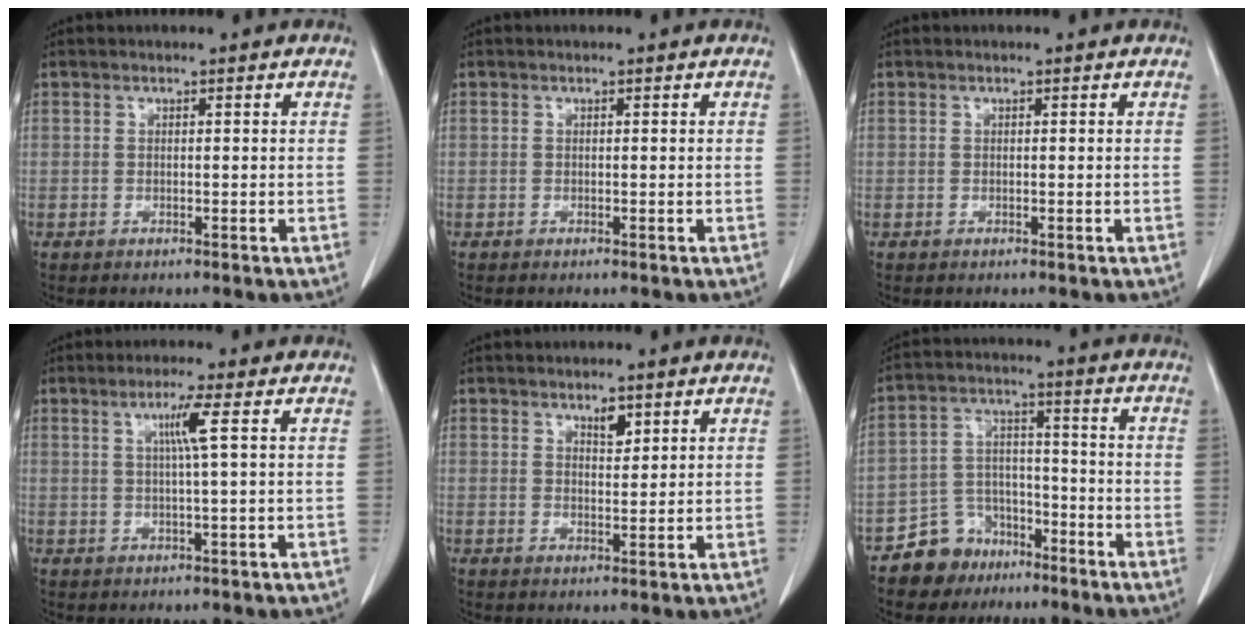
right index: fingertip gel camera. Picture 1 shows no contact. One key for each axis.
{"total": 0.0}
{"total": 0.0}
{"total": 3.7, "fx": 1.0, "fy": -0.9, "fz": 3.4, "tx": -0.068, "ty": -0.001, "tz": 0.020}
{"total": 2.2, "fx": 1.5, "fy": 0.8, "fz": 1.4, "tx": -0.024, "ty": -0.005, "tz": 0.027}
{"total": 8.0, "fx": -5.5, "fy": 5.6, "fz": 1.0, "tx": -0.013, "ty": 0.023, "tz": -0.092}